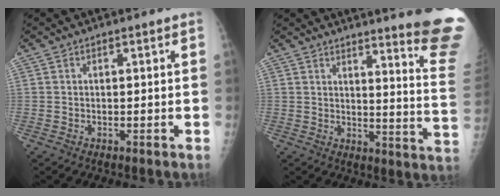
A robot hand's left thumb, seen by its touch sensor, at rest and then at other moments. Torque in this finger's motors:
{"motor_torque": [3.62, 1.36, 1.37, -1.40, 0.12]}